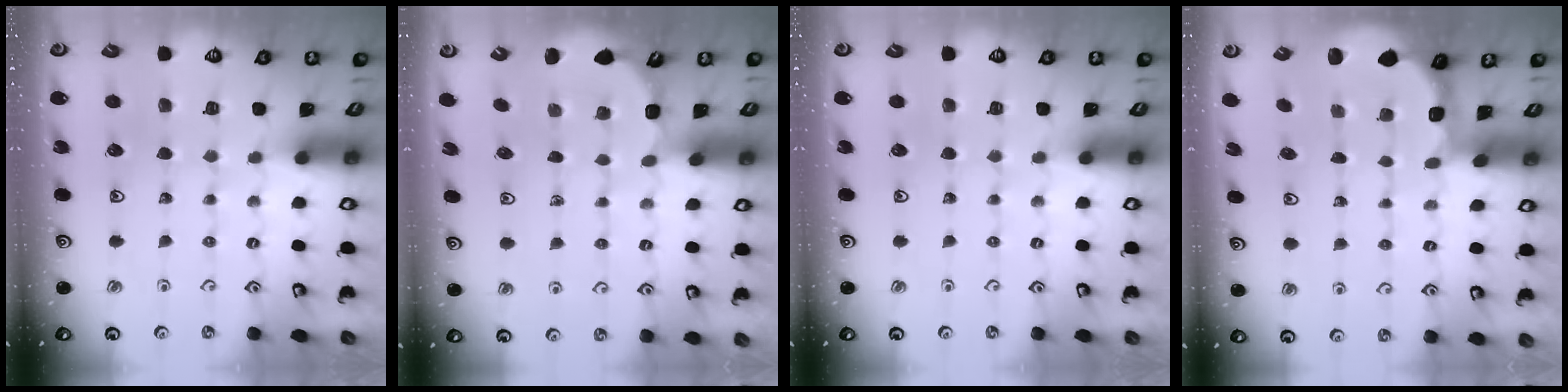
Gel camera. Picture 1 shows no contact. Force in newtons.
{"total": 2.8, "press": 1.8, "slide": 2.1}
{"total": 0.0}
{"total": 1.9, "press": 1.8, "slide": 0.7}